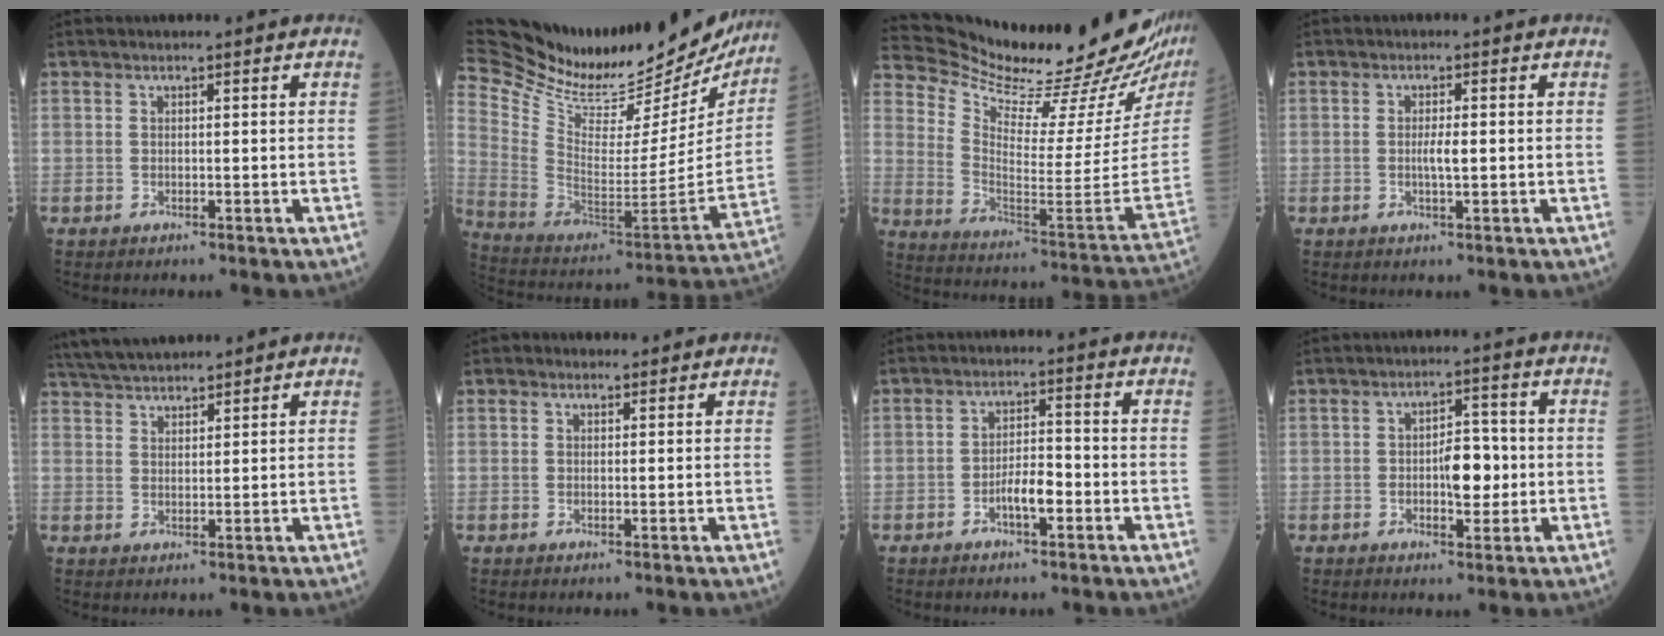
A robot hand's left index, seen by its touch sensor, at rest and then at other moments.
{"total": 38.0, "force": [32.7, 10.0, 16.6], "torque": [-0.318, -0.069, 0.472]}
{"total": 27.1, "force": [24.8, 0.2, 10.9], "torque": [-0.188, -0.129, 0.347]}
{"total": 1.9, "force": [-0.3, 0.1, 1.9], "torque": [-0.035, -0.004, -0.007]}
{"total": 8.6, "force": [8.0, 1.2, 2.9], "torque": [-0.057, 0.029, 0.140]}
{"total": 1.6, "force": [1.2, 1.1, 0.2], "torque": [-0.003, 0.008, 0.013]}
{"total": 4.1, "force": [-2.0, 1.0, 3.4], "torque": [-0.060, 0.002, -0.041]}
{"total": 5.4, "force": [-0.8, 2.4, 4.8], "torque": [-0.072, 0.003, -0.013]}